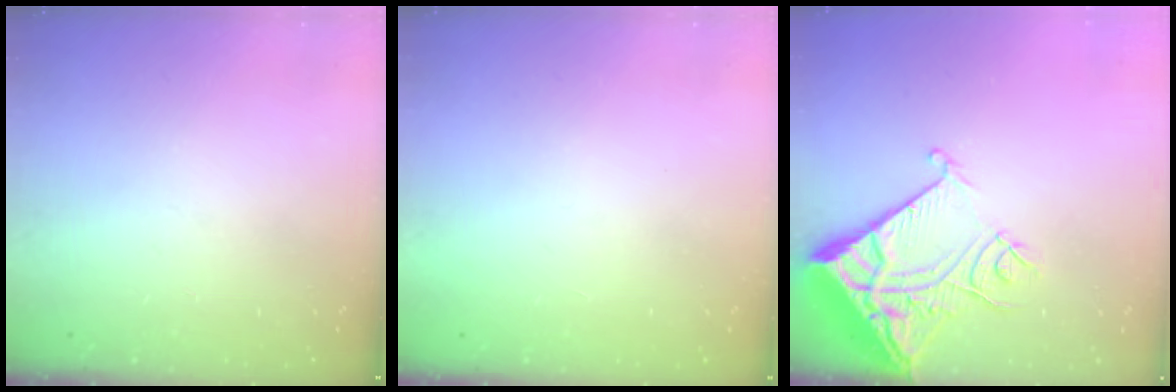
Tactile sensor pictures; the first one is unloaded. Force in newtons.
{"total": 1.5, "press": 1.5, "slide": 0.1}
{"total": 12.8, "press": 12.7, "slide": 1.7}